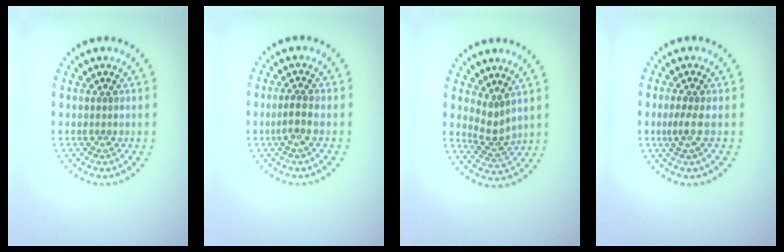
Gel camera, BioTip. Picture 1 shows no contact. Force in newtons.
{"total": 1.6, "press": 1.3, "slide": 0.9}
{"total": 2.2, "press": 1.5, "slide": 1.6}
{"total": 1.7, "press": 1.4, "slide": 1.0}